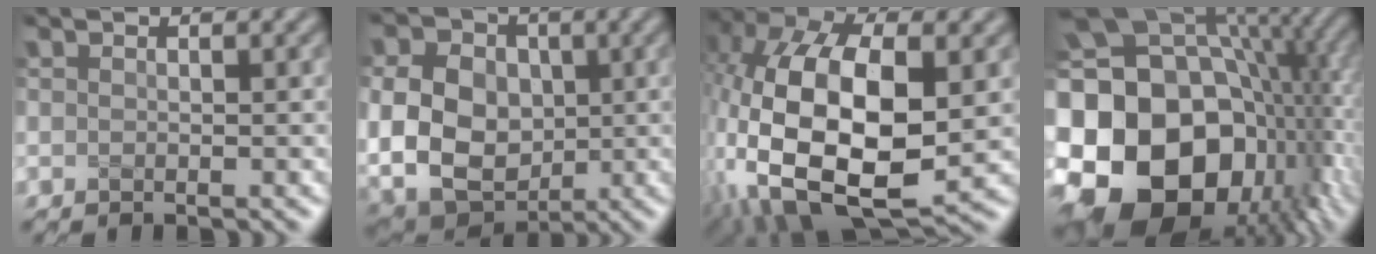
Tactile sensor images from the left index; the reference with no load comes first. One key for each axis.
{"total": 10.5, "fx": 0.0, "fy": 8.4, "fz": 6.4, "tx": -0.118, "ty": -0.006, "tz": -0.001}
{"total": 15.3, "fx": -0.6, "fy": 8.8, "fz": 12.6, "tx": -0.259, "ty": -0.022, "tz": -0.001}
{"total": 21.3, "fx": -2.0, "fy": 16.2, "fz": 13.6, "tx": -0.280, "ty": -0.027, "tz": -0.037}